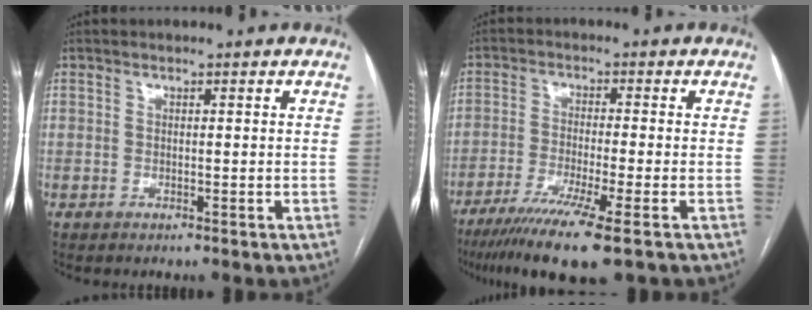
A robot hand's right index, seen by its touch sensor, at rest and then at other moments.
{"total": 11.3, "force": [-7.4, -0.5, 8.6], "torque": [-0.145, -0.030, -0.119]}